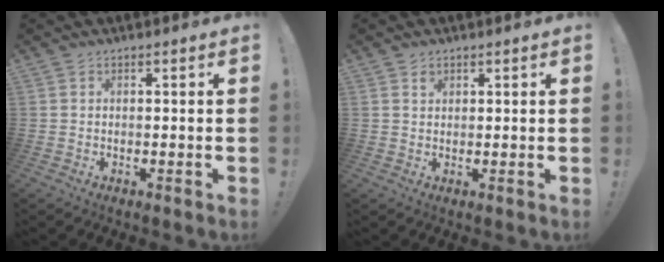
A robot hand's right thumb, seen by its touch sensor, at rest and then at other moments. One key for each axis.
{"total": 1.2, "fx": 0.8, "fy": 0.9, "fz": 0.2, "tx": 0.005, "ty": -0.004, "tz": 0.014}